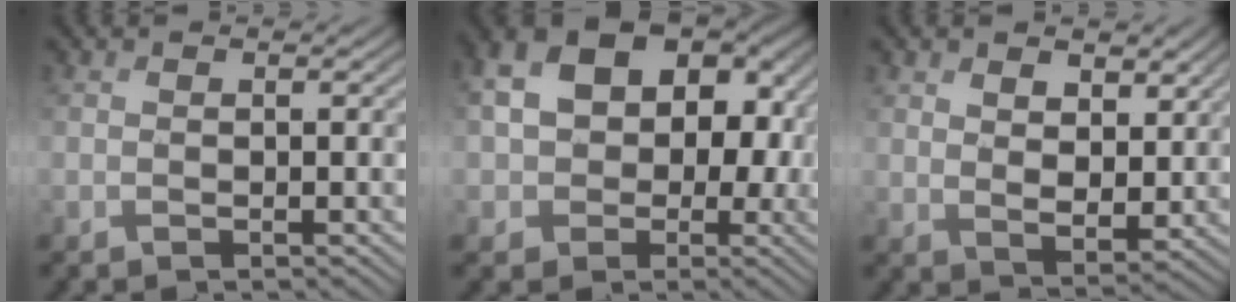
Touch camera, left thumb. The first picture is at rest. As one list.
[{"total": 13.6, "force": [1.1, 10.7, 8.4], "torque": [-0.150, 0.008, 0.017]}, {"total": 5.5, "force": [3.1, 3.2, 3.2], "torque": [-0.072, -0.016, 0.057]}]